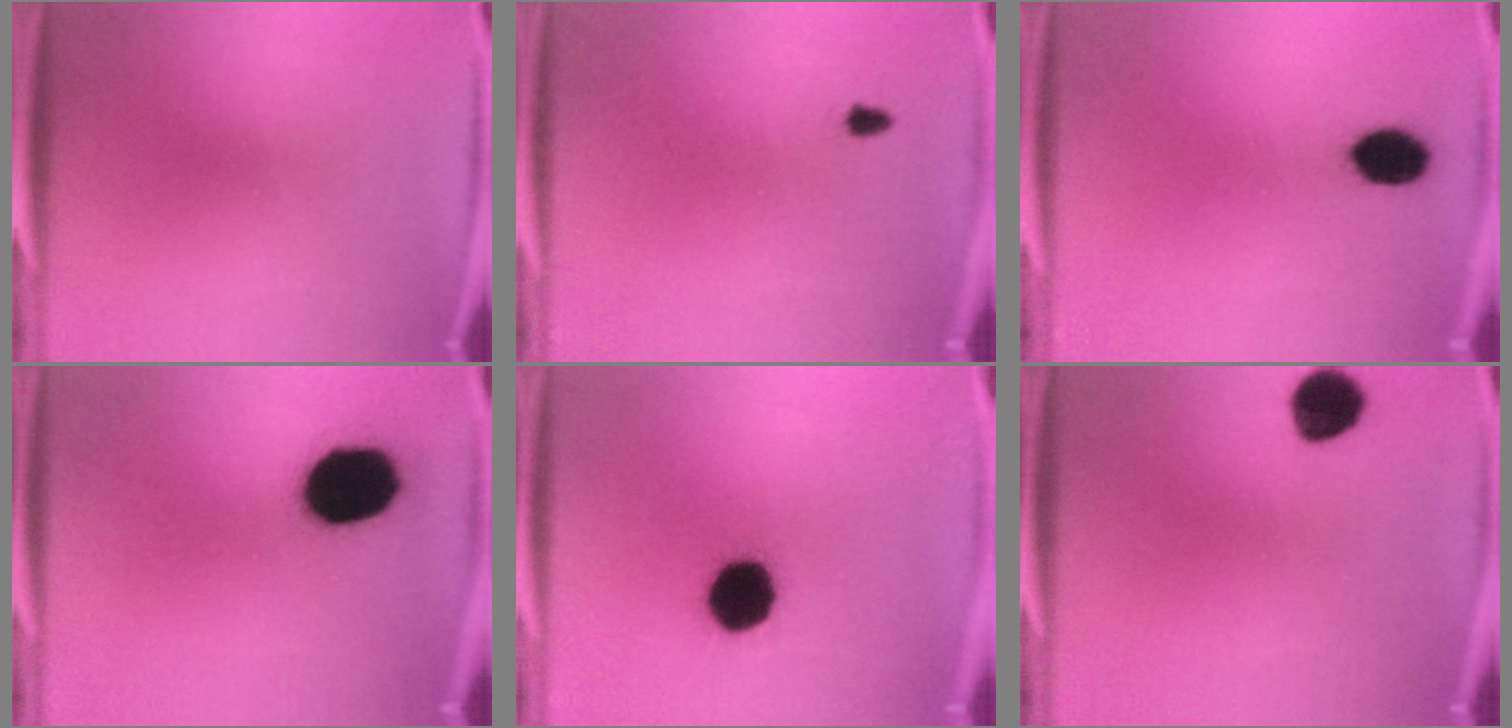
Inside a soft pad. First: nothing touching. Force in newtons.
{"total": 1.1}
{"total": 7.0}
{"total": 19.1}
{"total": 16.0}
{"total": 8.6}